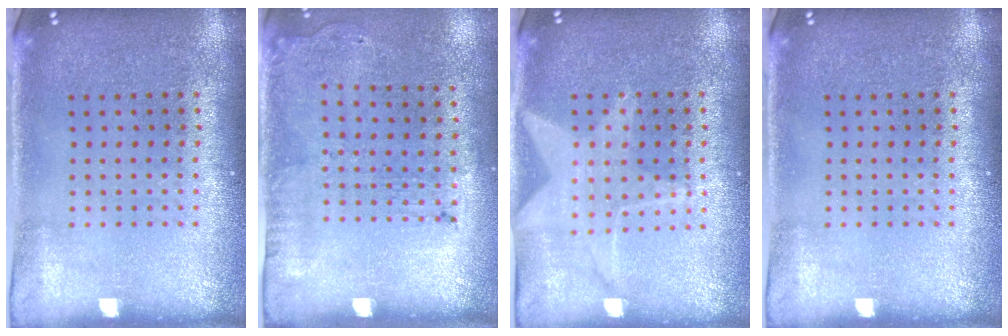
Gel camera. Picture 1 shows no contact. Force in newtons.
{"total": 1.8, "press": 1.2, "slide": 1.4}
{"total": 1.5, "press": 1.4, "slide": 0.4}
{"total": 0.0}